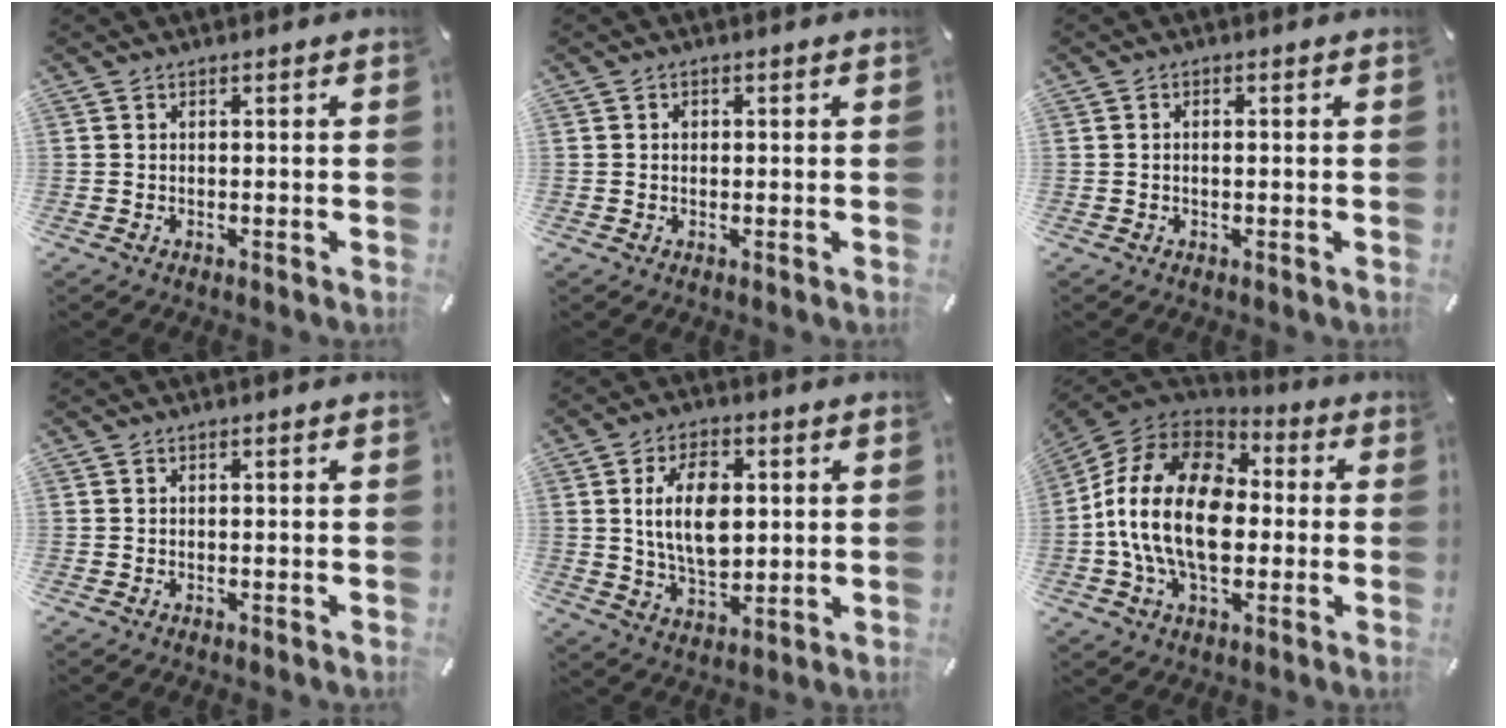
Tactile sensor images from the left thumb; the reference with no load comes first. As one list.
[{"total": 0.9, "force": [0.1, 0.8, 0.3], "torque": [-0.006, 0.004, 0.000]}, {"total": 0.9, "force": [-0.1, 0.4, 0.8], "torque": [-0.016, 0.000, -0.002]}, {"total": 0.0}, {"total": 12.7, "force": [2.2, 8.2, 9.5], "torque": [-0.188, 0.005, 0.036]}, {"total": 20.8, "force": [-1.9, 14.3, 15.1], "torque": [-0.307, 0.025, -0.035]}]